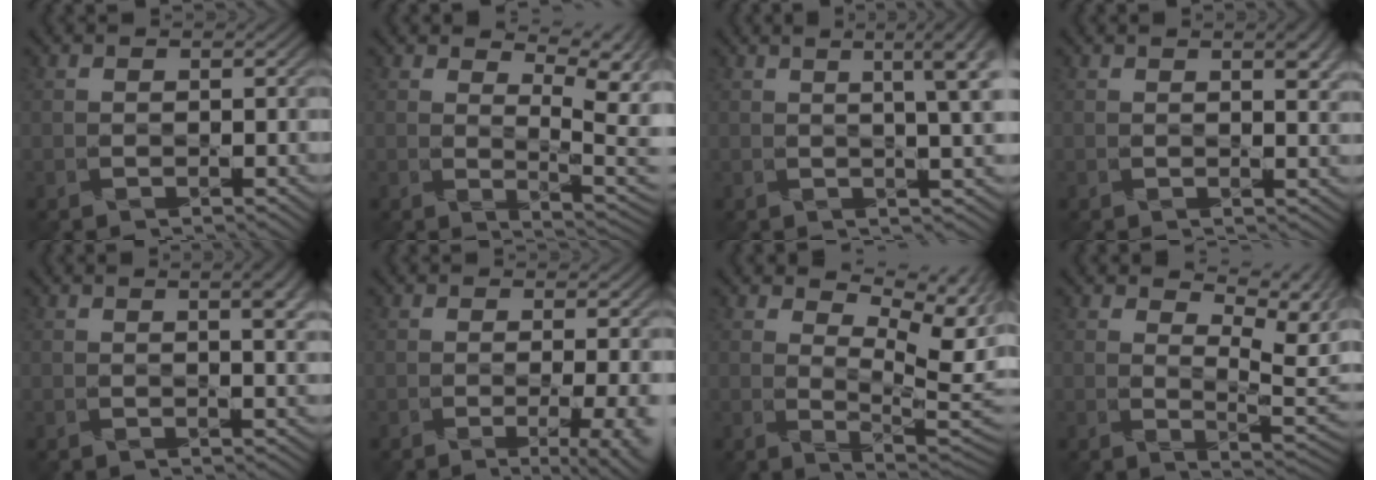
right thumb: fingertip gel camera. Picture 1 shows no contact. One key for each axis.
{"total": 6.3, "fx": 2.7, "fy": 1.9, "fz": 5.4, "tx": -0.097, "ty": 0.003, "tz": 0.046}
{"total": 6.4, "fx": 2.3, "fy": 1.5, "fz": 5.8, "tx": -0.061, "ty": 0.024, "tz": 0.025}
{"total": 3.1, "fx": 1.5, "fy": 1.0, "fz": 2.5, "tx": -0.038, "ty": -0.001, "tz": 0.026}
{"total": 3.2, "fx": 1.4, "fy": 0.6, "fz": 2.8, "tx": -0.042, "ty": 0.003, "tz": 0.025}
{"total": 5.4, "fx": -1.4, "fy": 1.3, "fz": 5.1, "tx": -0.066, "ty": -0.002, "tz": -0.012}
{"total": 8.9, "fx": 3.9, "fy": 3.5, "fz": 7.2, "tx": -0.125, "ty": -0.001, "tz": 0.065}
{"total": 7.9, "fx": 3.9, "fy": 3.0, "fz": 6.1, "tx": -0.112, "ty": 0.002, "tz": 0.064}